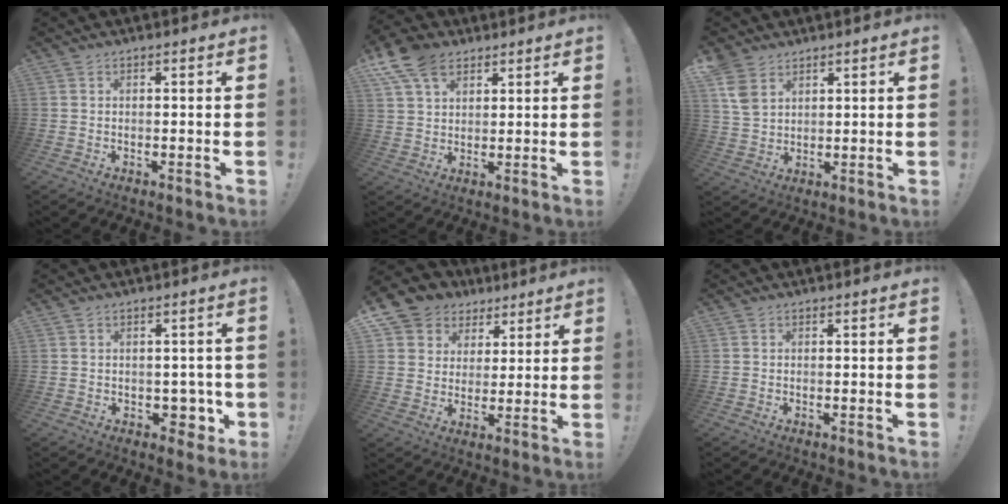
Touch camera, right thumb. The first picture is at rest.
{"total": 11.1, "force": [6.6, 6.9, 5.7], "torque": [-0.109, -0.023, 0.127]}
{"total": 7.6, "force": [4.4, 5.0, 3.7], "torque": [-0.068, -0.017, 0.086]}
{"total": 5.4, "force": [-0.3, 4.8, 2.5], "torque": [-0.018, 0.001, 0.002]}
{"total": 8.9, "force": [4.2, 7.6, 2.0], "torque": [-0.032, -0.029, 0.087]}
{"total": 0.0}